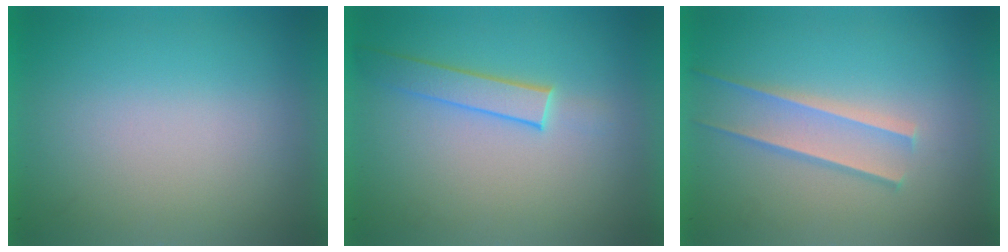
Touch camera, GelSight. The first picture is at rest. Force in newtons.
{"total": 1.9}
{"total": 1.7}